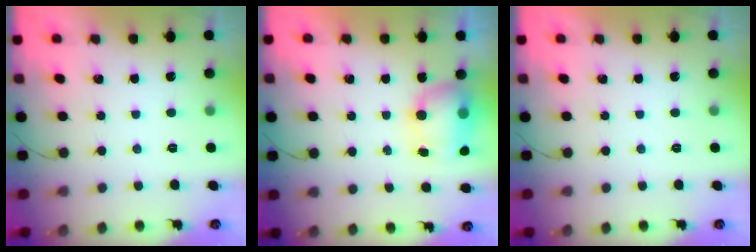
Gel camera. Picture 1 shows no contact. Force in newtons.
{"total": 8.9, "press": 8.4, "slide": 3.0}
{"total": 0.0}